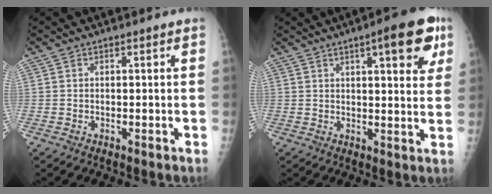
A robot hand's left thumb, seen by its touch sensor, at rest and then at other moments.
{"total": 12.1, "force": [5.7, 3.5, 10.0], "torque": [-0.101, -0.014, 0.068]}